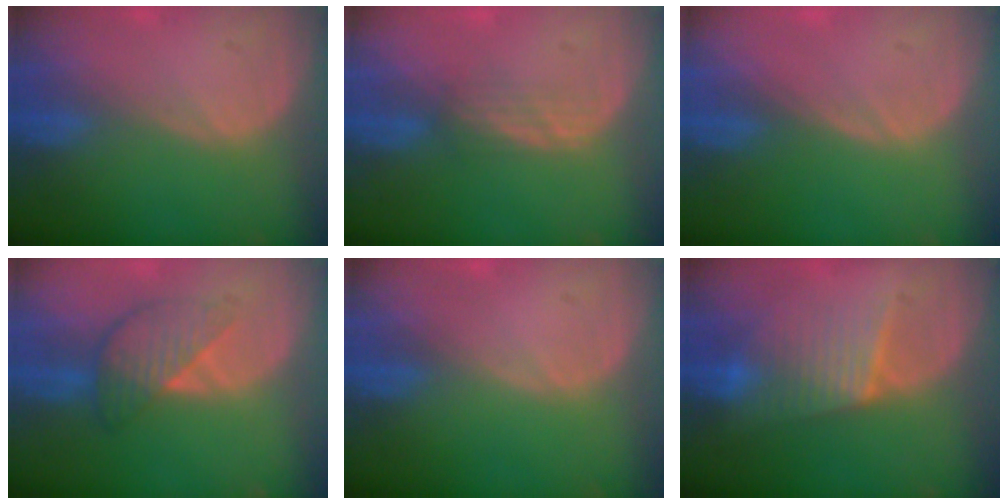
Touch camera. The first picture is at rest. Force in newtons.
{"total": 2.3, "press": 2.2, "slide": 0.5}
{"total": 0.0}
{"total": 5.5, "press": 5.4, "slide": 0.4}
{"total": 0.0}
{"total": 6.4, "press": 6.3, "slide": 1.0}